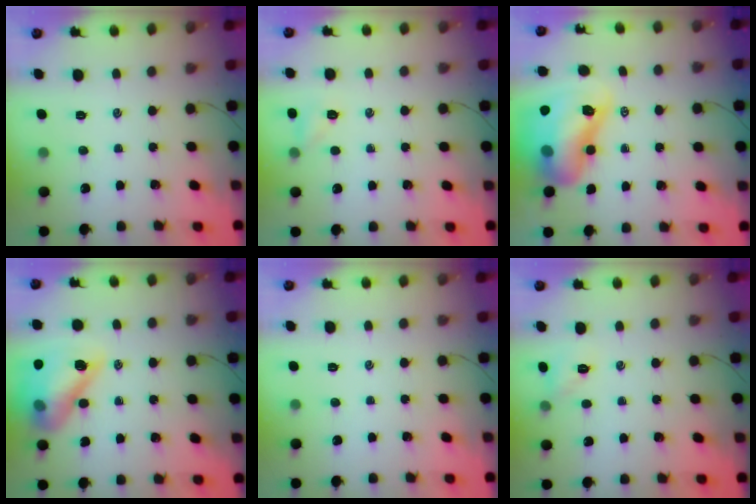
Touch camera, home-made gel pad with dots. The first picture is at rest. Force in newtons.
{"total": 4.5, "press": 4.4, "slide": 1.2}
{"total": 16.0, "press": 15.4, "slide": 4.4}
{"total": 15.5, "press": 15.0, "slide": 3.7}
{"total": 0.0}
{"total": 4.1, "press": 4.1, "slide": 0.3}